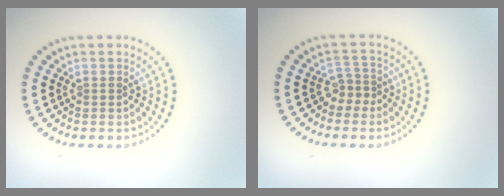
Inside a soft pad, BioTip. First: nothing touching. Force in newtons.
{"total": 1.6, "press": 1.1, "slide": 1.2}